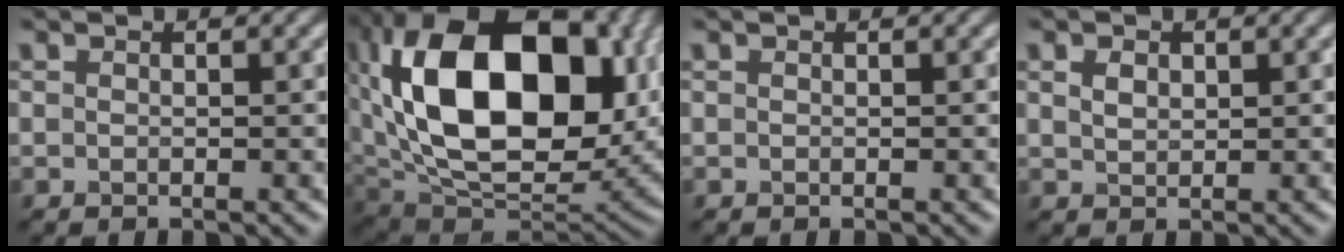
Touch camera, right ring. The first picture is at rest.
{"total": 20.9, "force": [5.0, 13.0, 15.6], "torque": [-0.311, 0.006, 0.100]}
{"total": 0.0}
{"total": 1.5, "force": [0.7, 1.0, 1.0], "torque": [-0.018, 0.001, 0.015]}